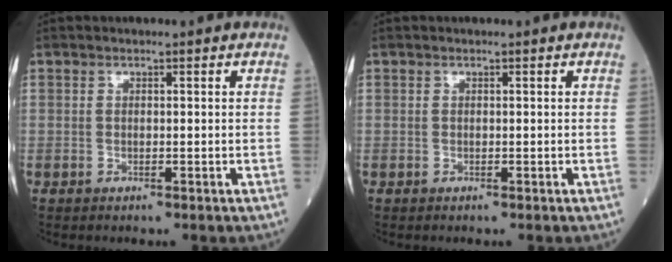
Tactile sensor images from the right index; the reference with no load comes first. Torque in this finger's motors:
{"motor_torque": [0.00, 0.00, 0.01, 0.00]}